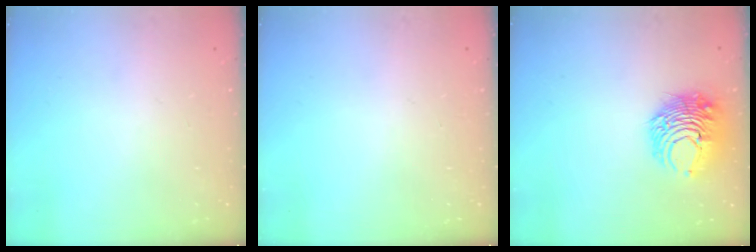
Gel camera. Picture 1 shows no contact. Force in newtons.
{"total": 0.0}
{"total": 10.7, "press": 10.7, "slide": 0.6}